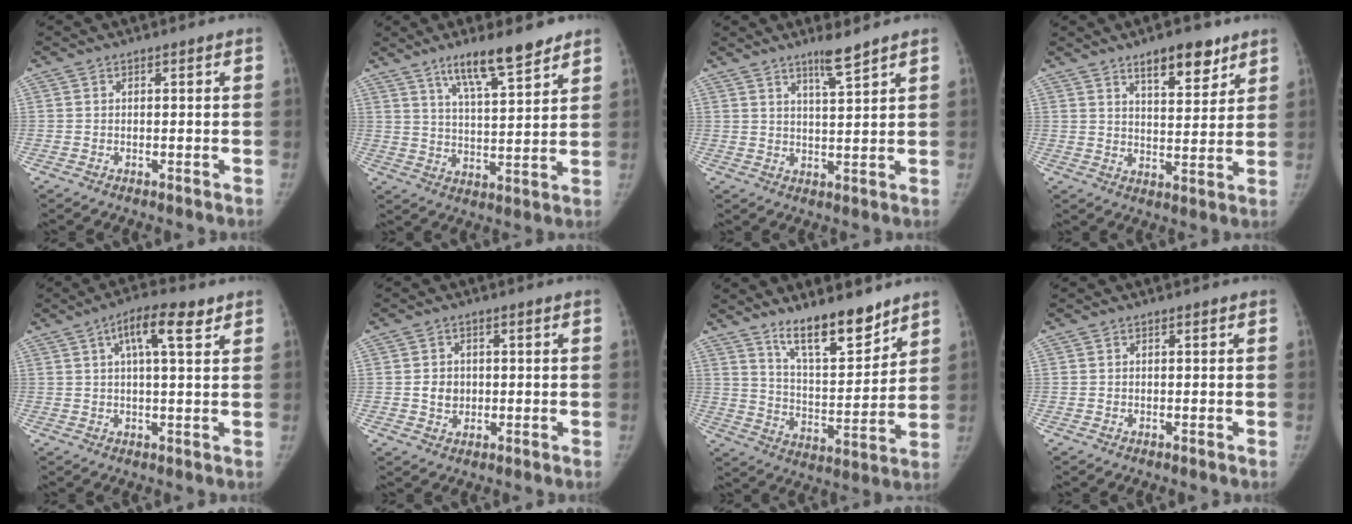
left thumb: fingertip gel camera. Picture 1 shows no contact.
{"total": 11.9, "force": [8.4, 2.6, 8.0], "torque": [-0.113, -0.048, 0.143]}
{"total": 4.8, "force": [3.8, 0.1, 3.0], "torque": [-0.046, -0.033, 0.065]}
{"total": 9.4, "force": [6.3, 3.6, 5.9], "torque": [-0.064, -0.040, 0.099]}
{"total": 8.1, "force": [3.8, 2.4, 6.7], "torque": [-0.103, 0.002, 0.058]}
{"total": 3.7, "force": [0.0, 3.2, 1.7], "torque": [-0.012, 0.003, 0.004]}
{"total": 13.2, "force": [10.3, 3.8, 7.4], "torque": [-0.092, -0.082, 0.180]}
{"total": 0.0}